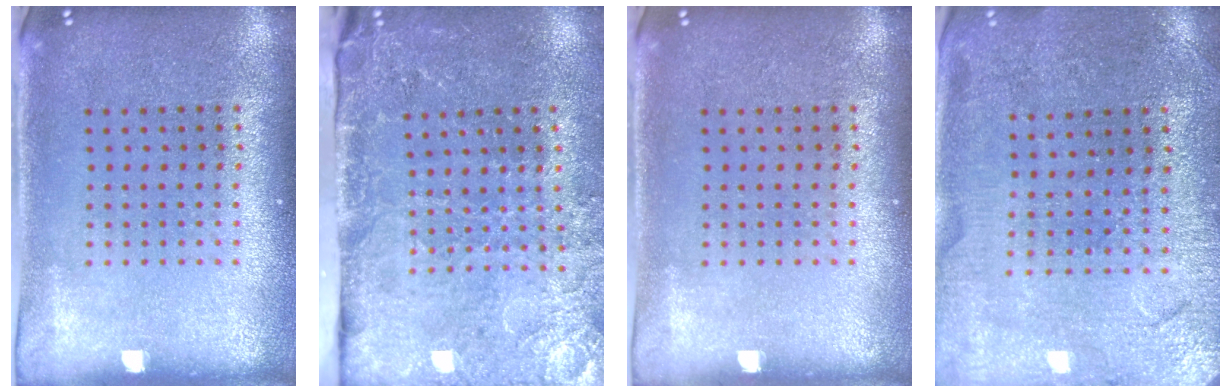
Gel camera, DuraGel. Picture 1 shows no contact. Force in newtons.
{"total": 3.3, "press": 3.2, "slide": 0.7}
{"total": 0.0}
{"total": 1.0, "press": 0.9, "slide": 0.3}